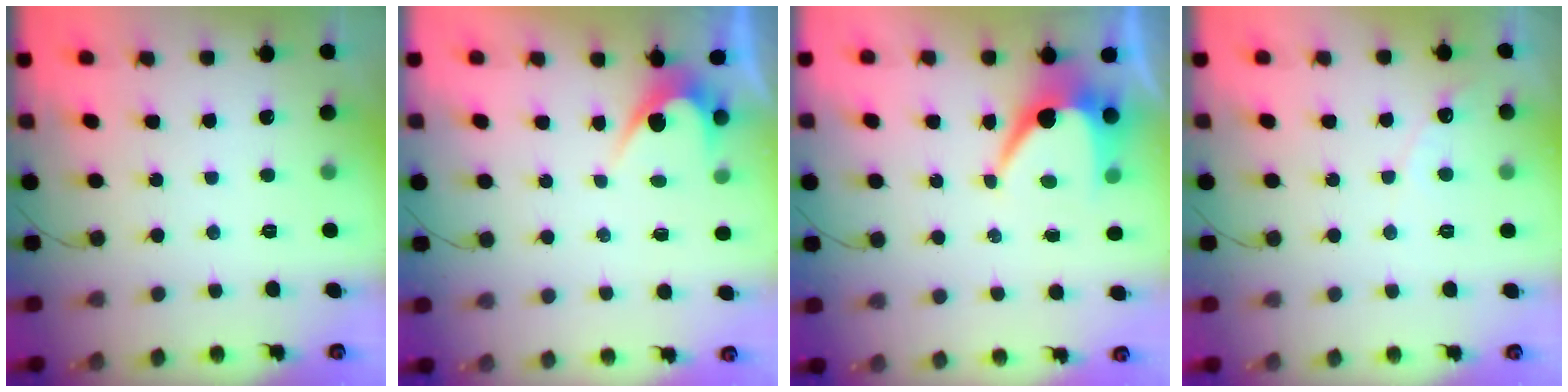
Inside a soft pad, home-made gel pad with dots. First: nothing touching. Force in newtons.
{"total": 3.0, "press": 3.0, "slide": 0.2}
{"total": 7.4, "press": 7.4, "slide": 0.6}
{"total": 3.6, "press": 3.6, "slide": 0.2}